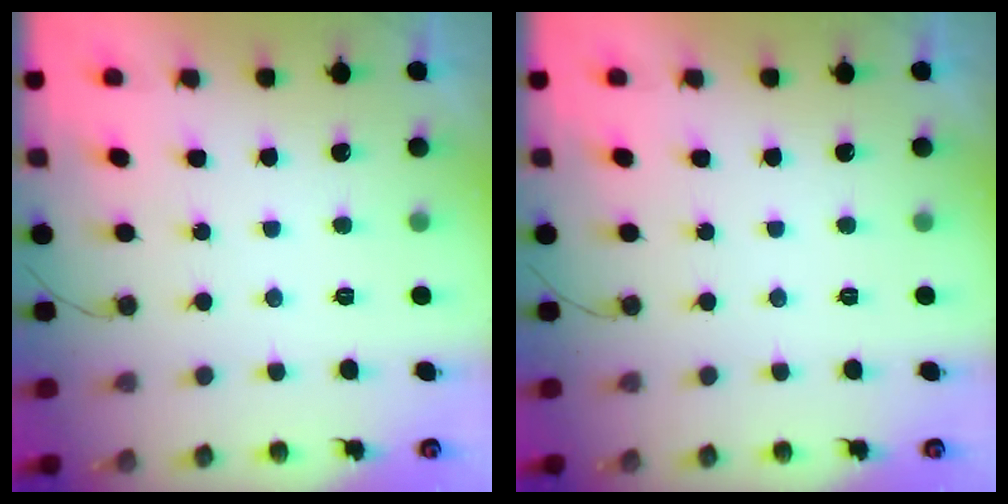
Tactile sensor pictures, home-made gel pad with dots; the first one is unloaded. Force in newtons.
{"total": 0.0}